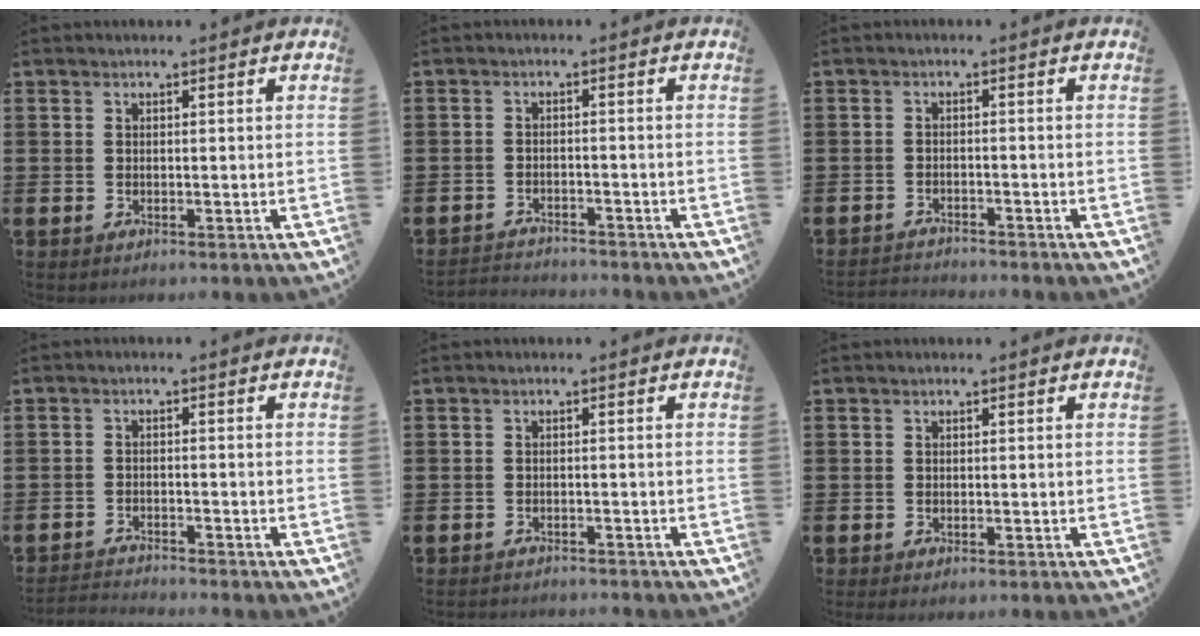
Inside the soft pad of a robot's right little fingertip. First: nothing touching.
{"total": 2.1, "force": [-2.1, 0.0, -0.2], "torque": [-0.003, 0.001, -0.046]}
{"total": 1.7, "force": [-1.7, -0.1, -0.1], "torque": [-0.002, 0.003, -0.037]}
{"total": 1.9, "force": [-1.9, -0.1, 0.0], "torque": [-0.003, 0.001, -0.041]}
{"total": 1.0, "force": [-1.0, 0.0, -0.1], "torque": [-0.001, 0.001, -0.022]}
{"total": 0.0}